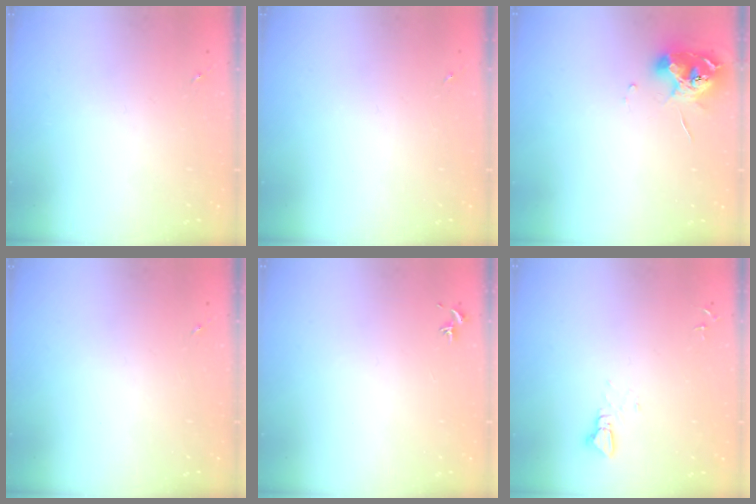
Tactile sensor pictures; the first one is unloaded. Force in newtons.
{"total": 0.0}
{"total": 10.6, "press": 10.6, "slide": 1.4}
{"total": 0.0}
{"total": 0.0}
{"total": 2.3, "press": 2.3, "slide": 0.1}